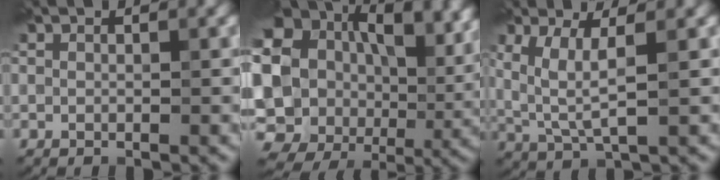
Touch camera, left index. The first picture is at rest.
{"total": 18.6, "force": [2.3, 13.6, 12.4], "torque": [-0.215, 0.022, 0.053]}
{"total": 3.5, "force": [0.8, 0.5, 3.4], "torque": [-0.082, -0.004, 0.024]}